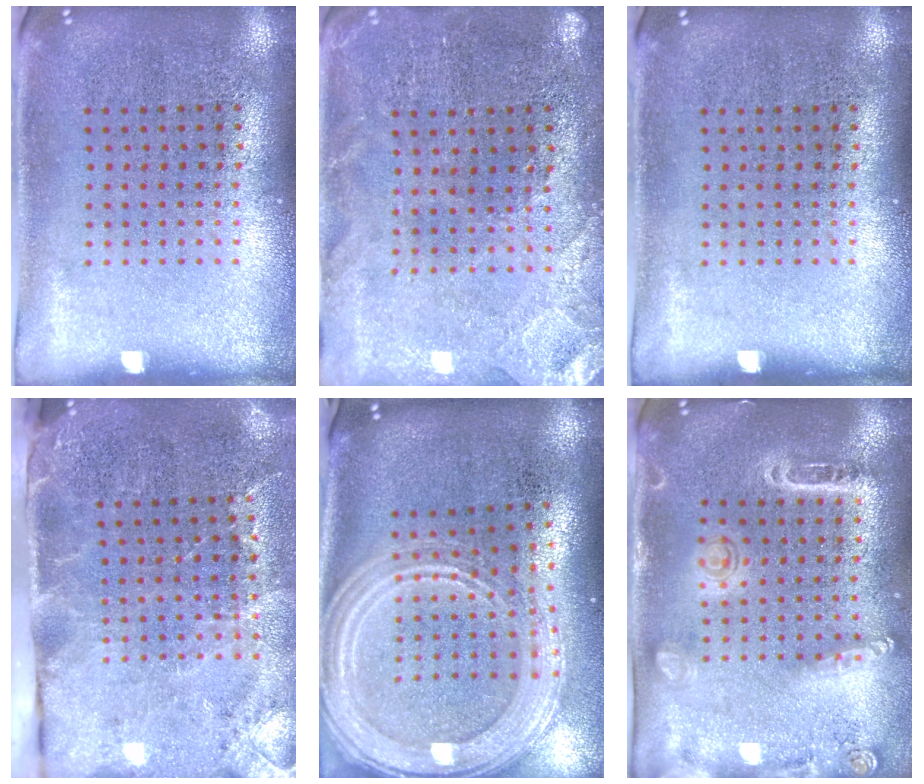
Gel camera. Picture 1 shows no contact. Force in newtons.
{"total": 0.5, "press": 0.5, "slide": 0.2}
{"total": 0.0}
{"total": 3.9, "press": 3.2, "slide": 2.3}
{"total": 2.9, "press": 2.3, "slide": 1.7}
{"total": 1.5, "press": 1.5, "slide": 0.5}